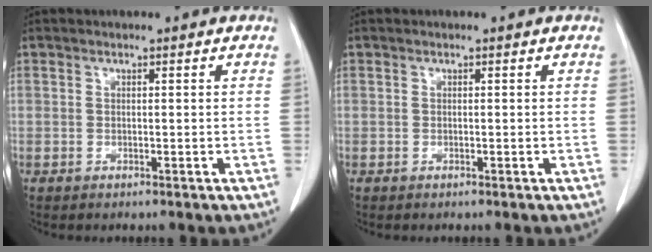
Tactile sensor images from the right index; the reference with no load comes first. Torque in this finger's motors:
{"motor_torque": [0.00, 0.00, 0.00, 0.00]}